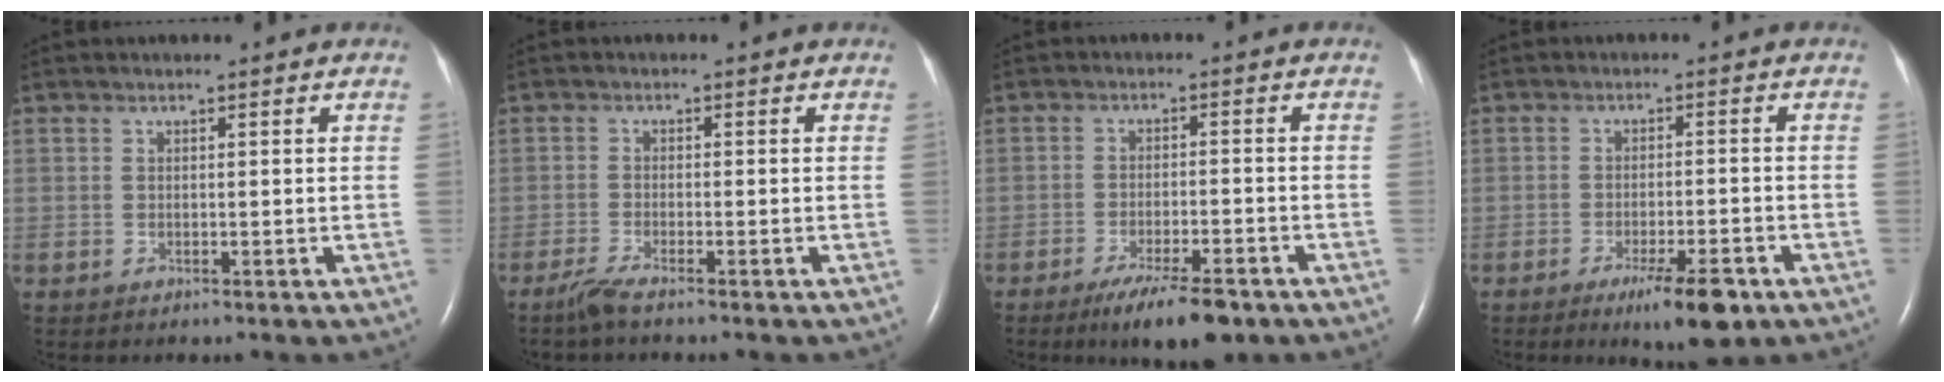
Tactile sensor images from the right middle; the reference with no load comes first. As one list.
[{"total": 2.4, "force": [-2.0, -0.2, 1.4], "torque": [-0.044, -0.009, -0.046]}, {"total": 8.2, "force": [-5.8, 1.5, 5.6], "torque": [-0.093, -0.014, -0.092]}, {"total": 6.8, "force": [-4.0, 1.0, 5.3], "torque": [-0.086, -0.012, -0.058]}]